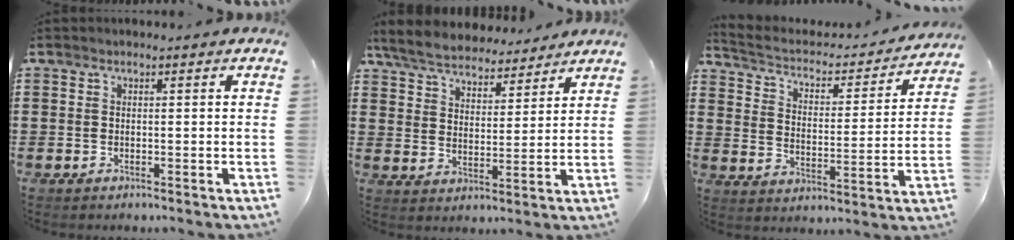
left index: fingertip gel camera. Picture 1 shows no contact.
{"total": 6.0, "force": [5.7, 1.1, 1.3], "torque": [-0.053, -0.030, 0.100]}
{"total": 3.0, "force": [2.5, 1.2, 1.2], "torque": [-0.041, -0.021, 0.033]}